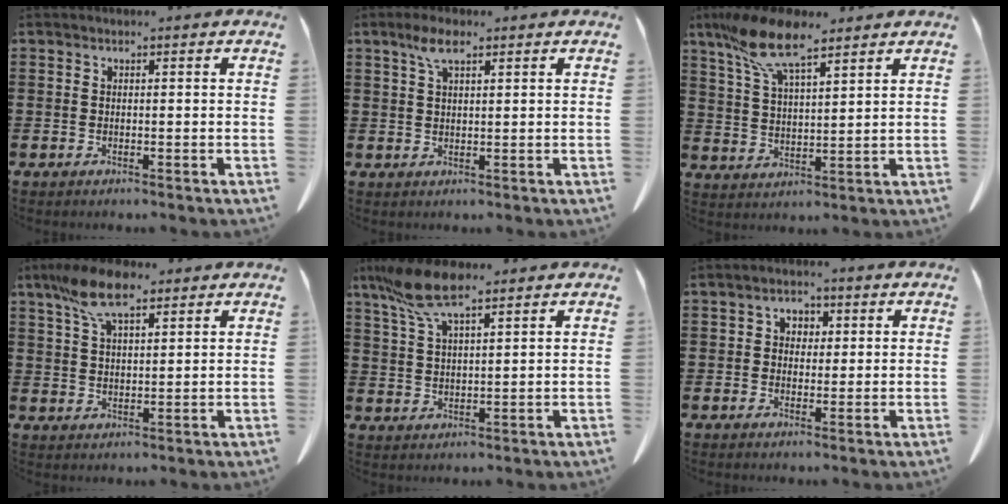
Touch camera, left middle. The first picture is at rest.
{"total": 4.2, "force": [2.3, 1.3, 3.2], "torque": [-0.071, 0.006, 0.040]}
{"total": 11.0, "force": [7.9, 3.2, 6.9], "torque": [-0.162, -0.014, 0.144]}
{"total": 8.8, "force": [5.8, 3.0, 5.9], "torque": [-0.129, 0.000, 0.108]}
{"total": 8.8, "force": [6.2, 2.2, 5.9], "torque": [-0.145, -0.015, 0.110]}
{"total": 2.6, "force": [0.5, 2.3, 1.2], "torque": [-0.026, 0.007, 0.004]}